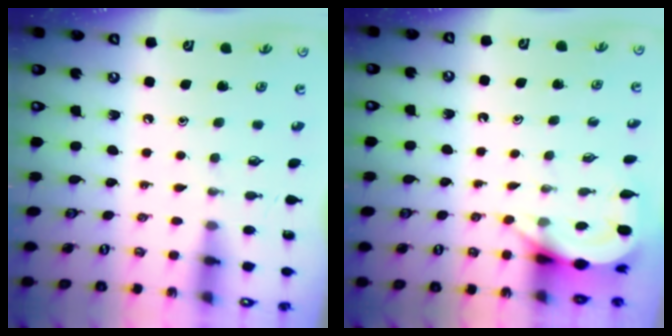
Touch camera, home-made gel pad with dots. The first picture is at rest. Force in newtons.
{"total": 6.5, "press": 6.5, "slide": 0.3}